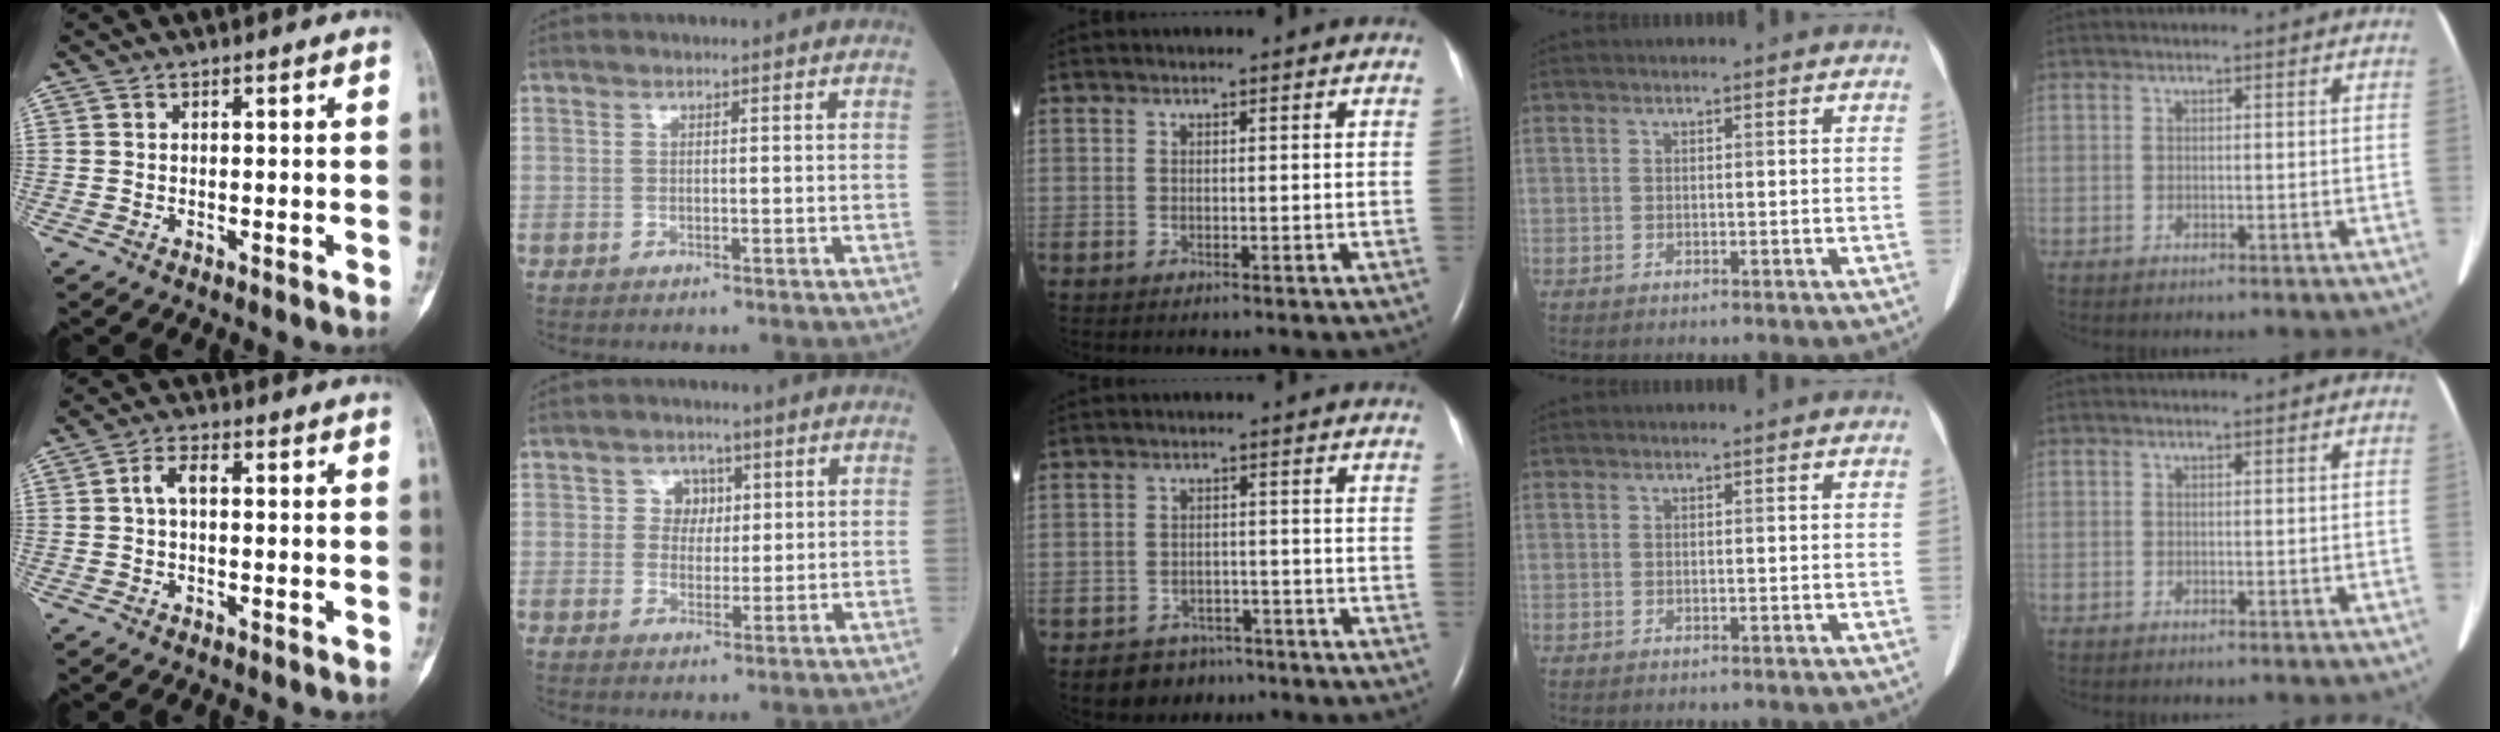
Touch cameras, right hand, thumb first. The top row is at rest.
{"thumb": {"total": 3.2, "force": [0.2, 1.7, 2.7], "torque": [-0.051, 0.013, 0.000]}, "index": {"total": 3.4, "force": [1.0, 3.0, 1.3], "torque": [-0.012, 0.005, 0.013]}, "middle": {"total": 5.4, "force": [-4.0, 3.5, 0.8], "torque": [-0.011, 0.007, -0.056]}}